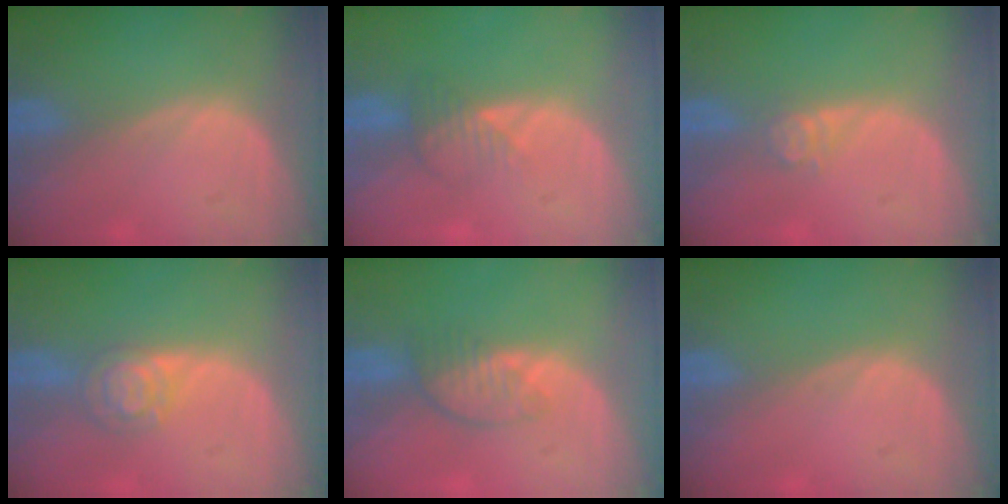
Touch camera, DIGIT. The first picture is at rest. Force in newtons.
{"total": 2.7, "press": 2.7, "slide": 0.3}
{"total": 2.7, "press": 2.2, "slide": 1.5}
{"total": 4.9, "press": 4.3, "slide": 2.3}
{"total": 3.9, "press": 3.4, "slide": 1.8}
{"total": 0.0}